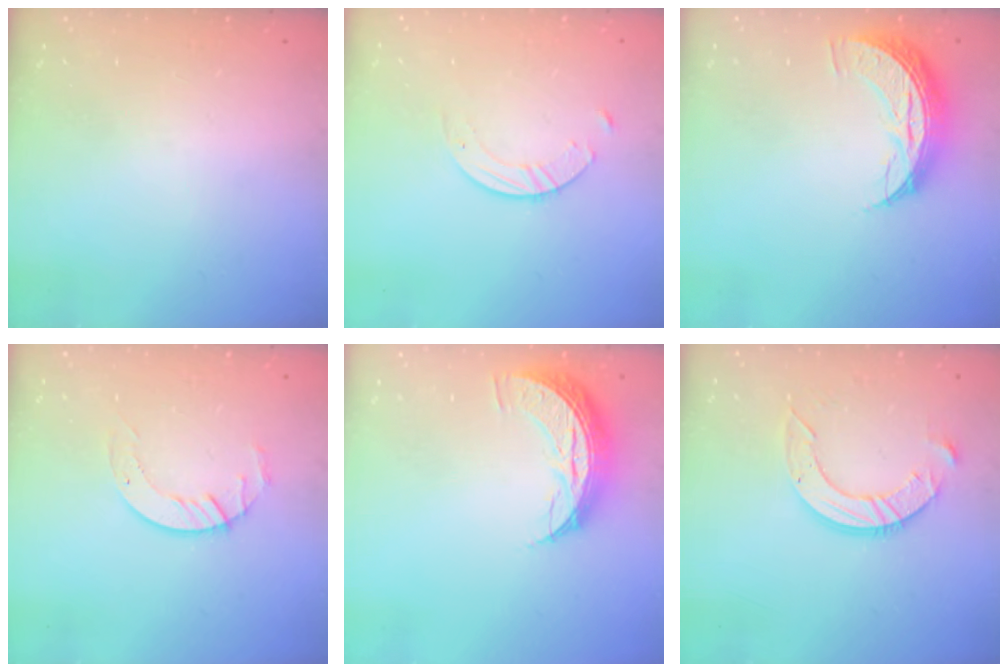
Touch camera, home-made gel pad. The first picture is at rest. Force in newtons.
{"total": 1.4, "press": 1.4, "slide": 0.2}
{"total": 8.7, "press": 8.7, "slide": 0.7}
{"total": 5.7, "press": 5.7, "slide": 0.4}
{"total": 8.7, "press": 8.7, "slide": 0.7}
{"total": 10.0, "press": 10.0, "slide": 1.0}